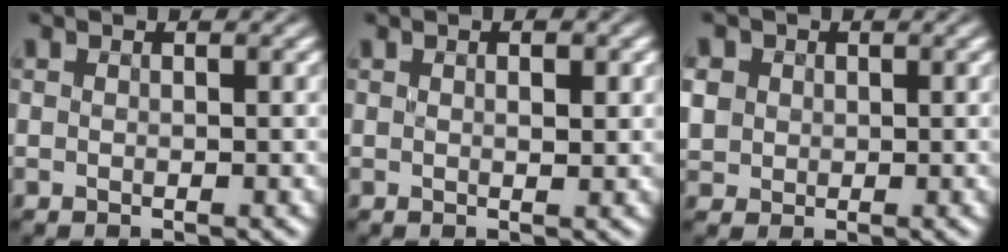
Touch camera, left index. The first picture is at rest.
{"total": 1.1, "force": [0.4, 0.2, 1.0], "torque": [-0.016, 0.001, 0.010]}
{"total": 1.9, "force": [0.2, 1.9, 0.4], "torque": [-0.034, 0.004, 0.013]}